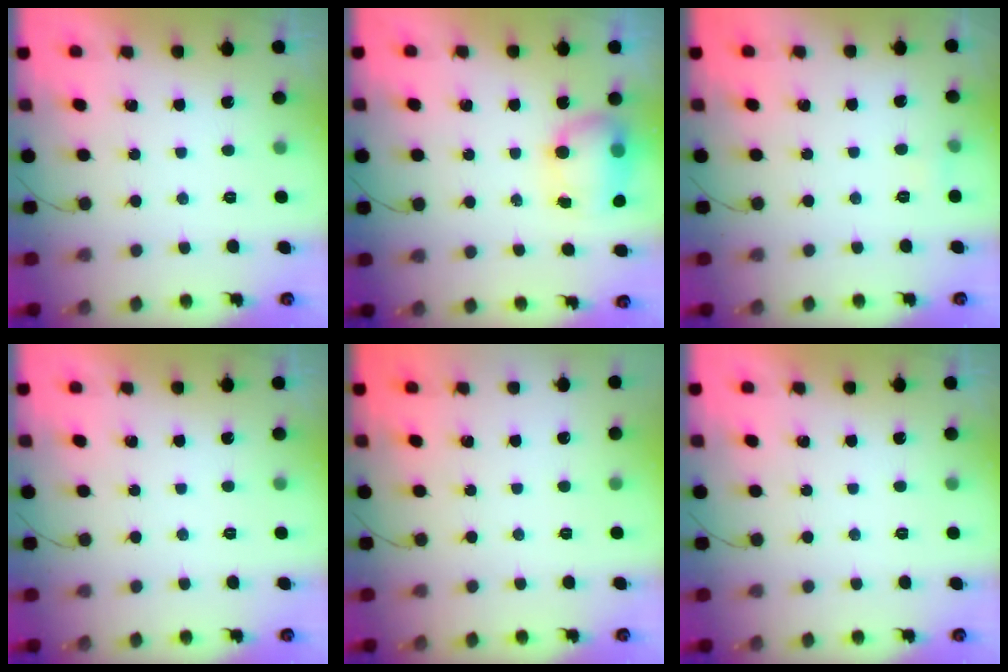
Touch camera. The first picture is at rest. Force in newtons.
{"total": 10.6, "press": 8.6, "slide": 6.3}
{"total": 3.4, "press": 3.2, "slide": 1.2}
{"total": 0.0}
{"total": 0.0}
{"total": 0.0}